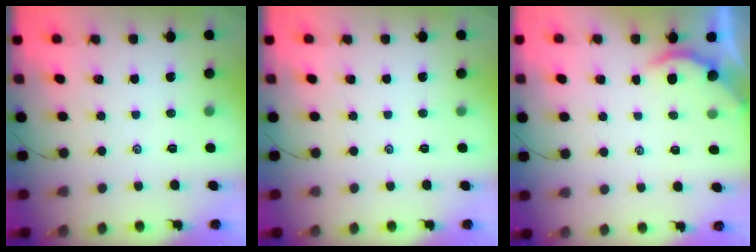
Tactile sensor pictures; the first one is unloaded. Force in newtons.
{"total": 0.0}
{"total": 1.8, "press": 1.7, "slide": 0.3}